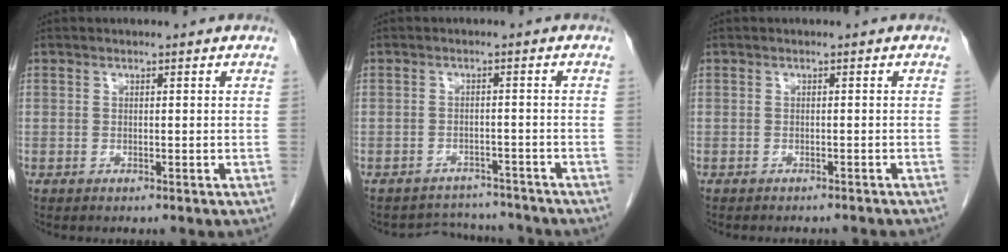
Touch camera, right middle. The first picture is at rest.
{"total": 5.7, "force": [-5.5, 1.4, -0.8], "torque": [0.010, 0.017, -0.073]}
{"total": 5.7, "force": [-5.2, 1.3, 2.1], "torque": [-0.024, -0.006, -0.058]}